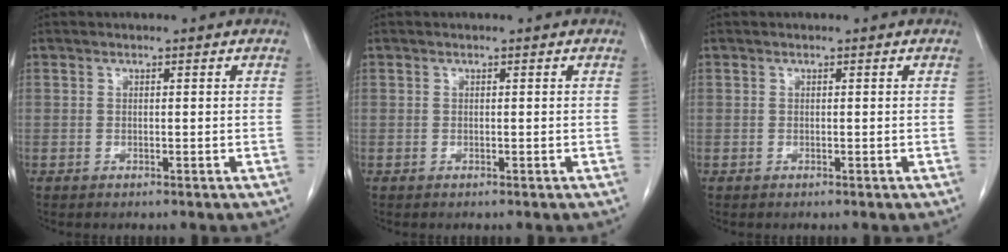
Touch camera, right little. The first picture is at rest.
{"total": 0.0}
{"total": 0.0}